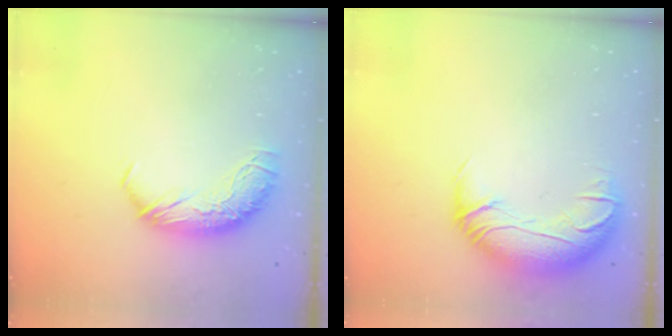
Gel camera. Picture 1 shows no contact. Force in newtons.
{"total": 2.9, "press": 0.9, "slide": 2.8}